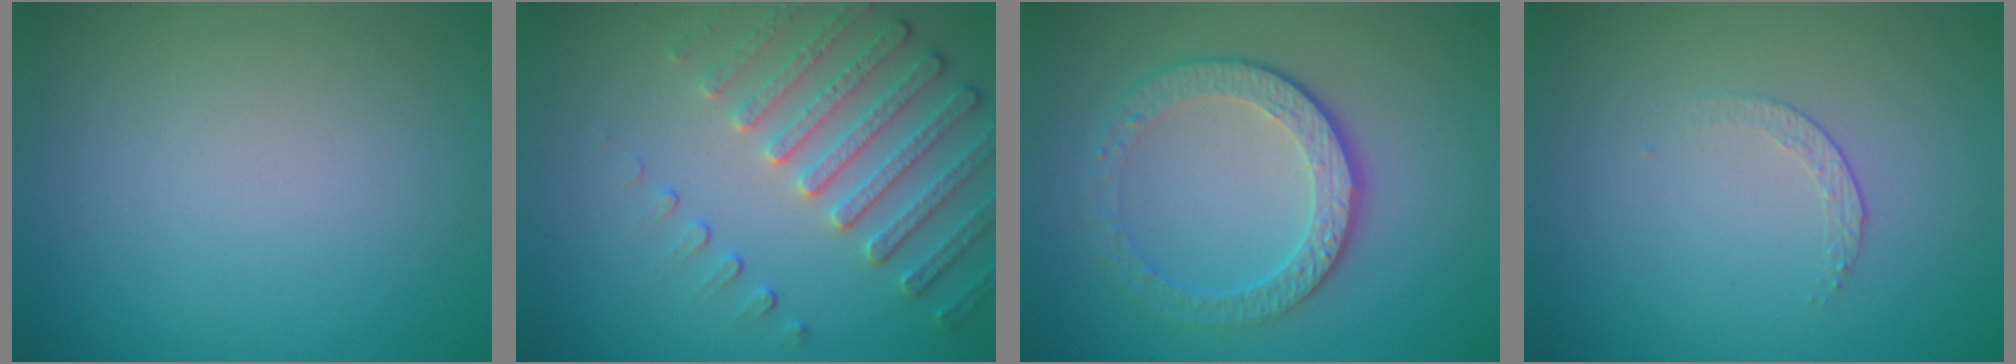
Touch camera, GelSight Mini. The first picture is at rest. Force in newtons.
{"total": 4.7, "press": 4.0, "slide": 2.4}
{"total": 4.7, "press": 3.3, "slide": 3.3}
{"total": 1.2, "press": 0.5, "slide": 1.1}